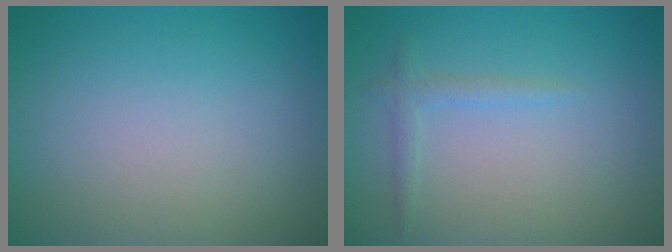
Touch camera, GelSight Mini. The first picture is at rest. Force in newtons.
{"total": 1.3, "press": 1.3, "slide": 0.1}